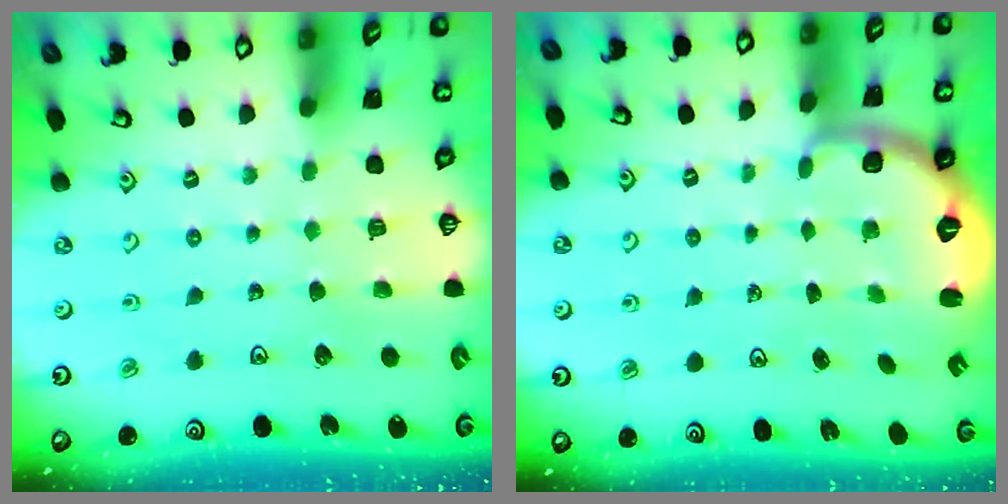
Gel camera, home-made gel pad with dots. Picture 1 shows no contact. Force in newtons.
{"total": 2.7, "press": 1.6, "slide": 2.2}